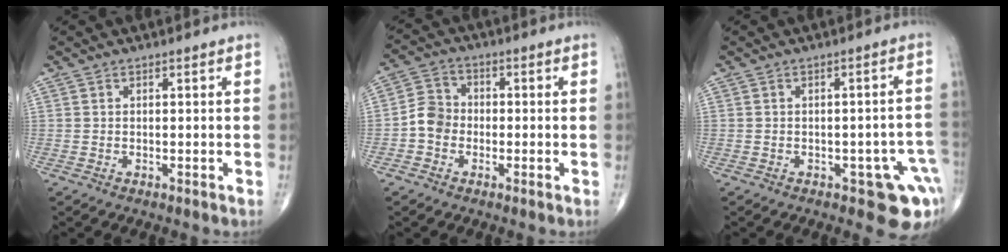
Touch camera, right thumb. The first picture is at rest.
{"total": 5.4, "force": [-1.5, 4.5, 2.4], "torque": [-0.029, 0.019, -0.040]}
{"total": 8.7, "force": [-3.7, 3.8, 6.8], "torque": [-0.042, 0.017, -0.042]}